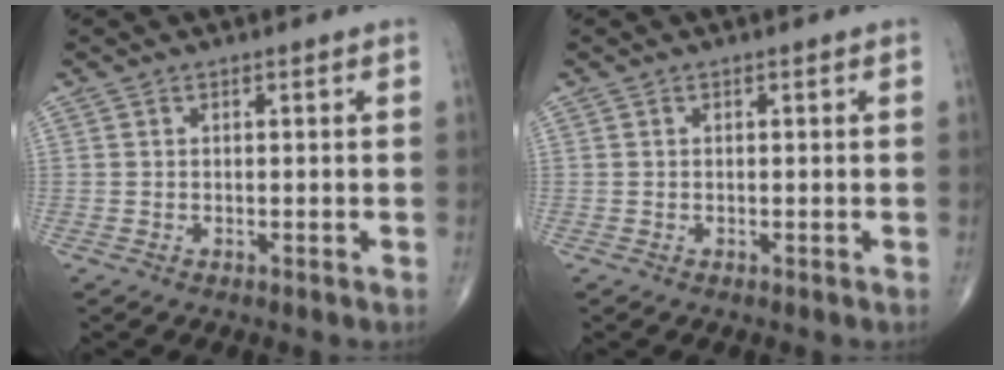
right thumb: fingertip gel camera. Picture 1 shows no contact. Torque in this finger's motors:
{"motor_torque": [0.01, 0.01, -0.03, 0.01, 0.07]}